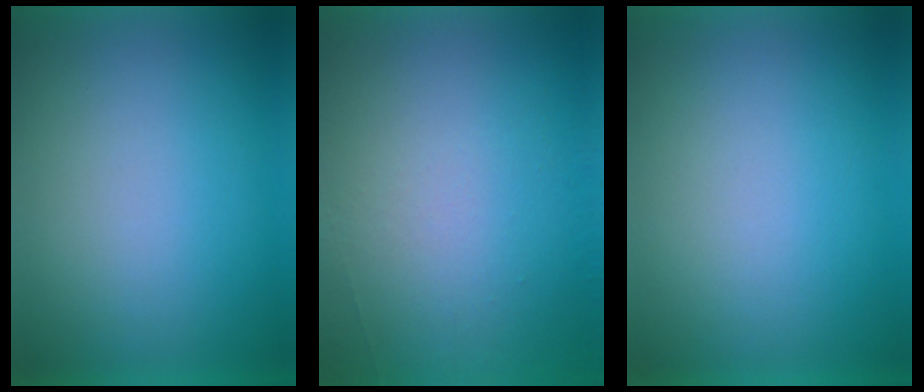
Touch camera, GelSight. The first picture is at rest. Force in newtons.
{"total": 6.8}
{"total": 0.0}